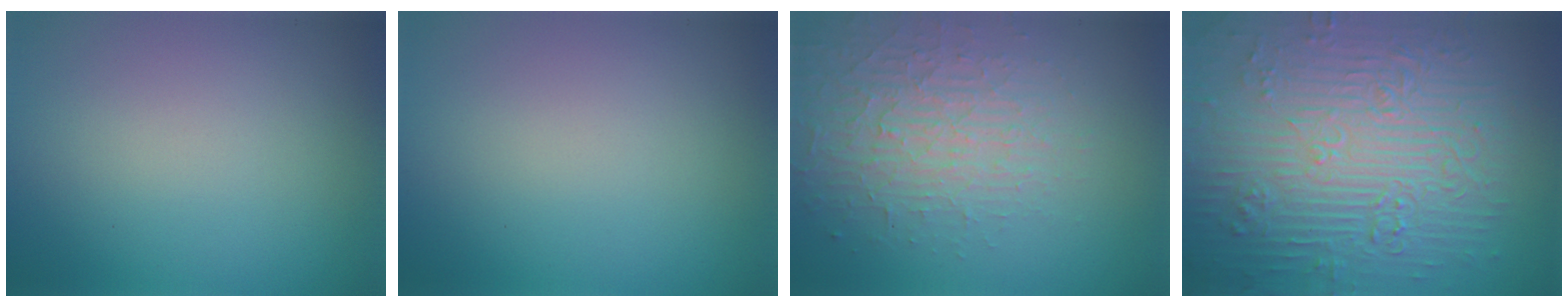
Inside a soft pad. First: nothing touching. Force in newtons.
{"total": 0.0}
{"total": 4.0, "press": 3.7, "slide": 1.4}
{"total": 12.0, "press": 7.9, "slide": 9.0}